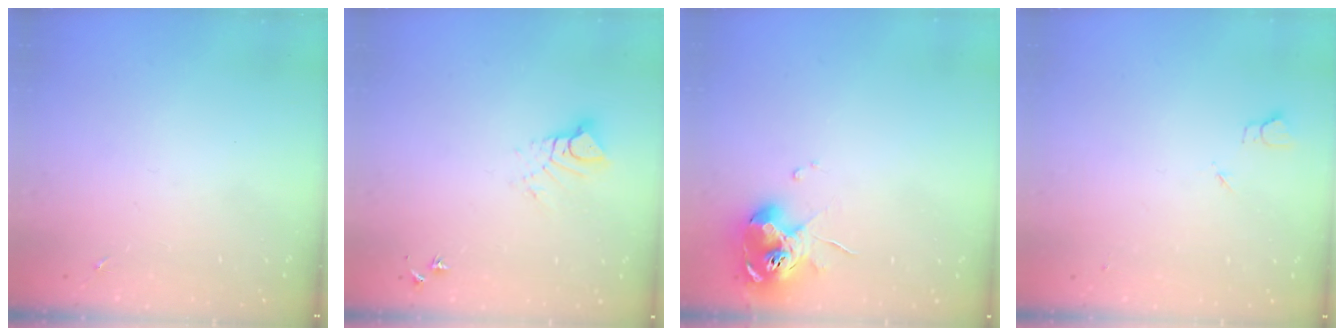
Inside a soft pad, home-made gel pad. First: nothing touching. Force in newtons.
{"total": 6.6, "press": 6.6, "slide": 0.4}
{"total": 10.5, "press": 10.4, "slide": 1.3}
{"total": 2.7, "press": 2.6, "slide": 0.3}